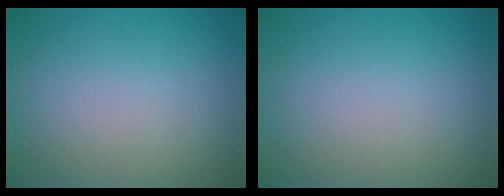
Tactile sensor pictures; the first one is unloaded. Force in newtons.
{"total": 0.0}